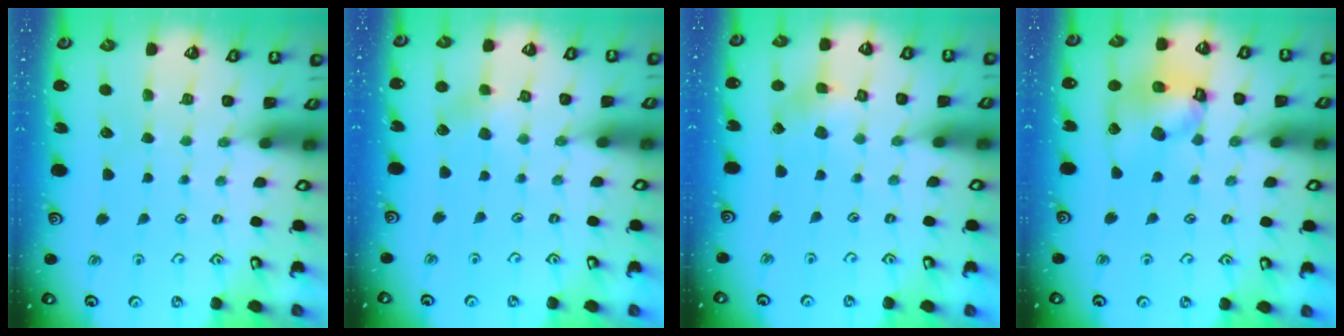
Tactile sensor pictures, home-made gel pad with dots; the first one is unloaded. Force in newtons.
{"total": 4.2, "press": 4.2, "slide": 0.5}
{"total": 2.8, "press": 2.8, "slide": 0.3}
{"total": 15.1, "press": 15.0, "slide": 1.9}